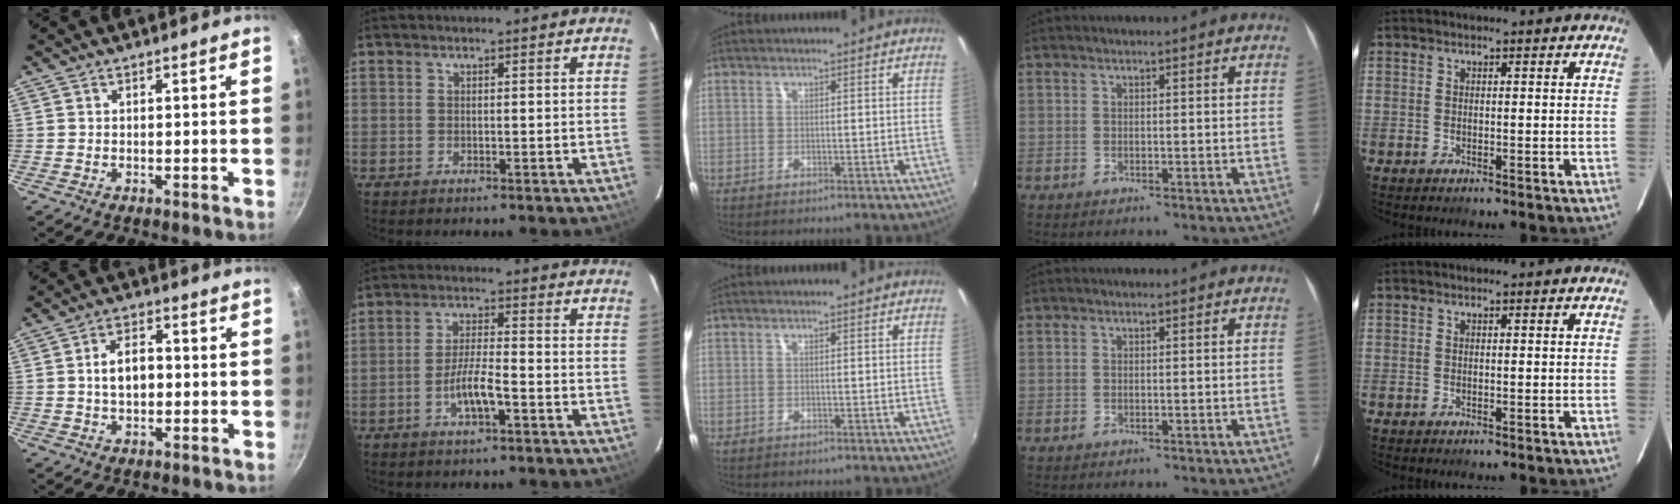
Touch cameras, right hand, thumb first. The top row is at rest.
{"thumb": {"total": 6.2, "force": [-0.1, 3.8, 4.9], "torque": [-0.069, 0.017, -0.005]}, "index": {"total": 5.7, "force": [-2.8, 1.1, 4.8], "torque": [-0.096, 0.000, -0.051]}}